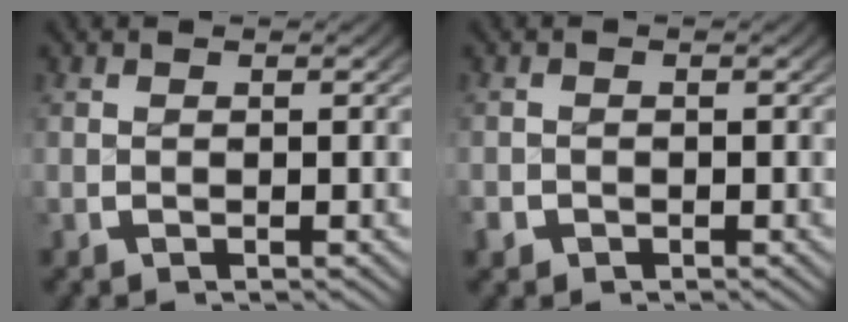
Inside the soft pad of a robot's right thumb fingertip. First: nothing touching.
{"total": 1.4, "force": [-0.9, 1.0, -0.3], "torque": [-0.003, -0.011, -0.015]}